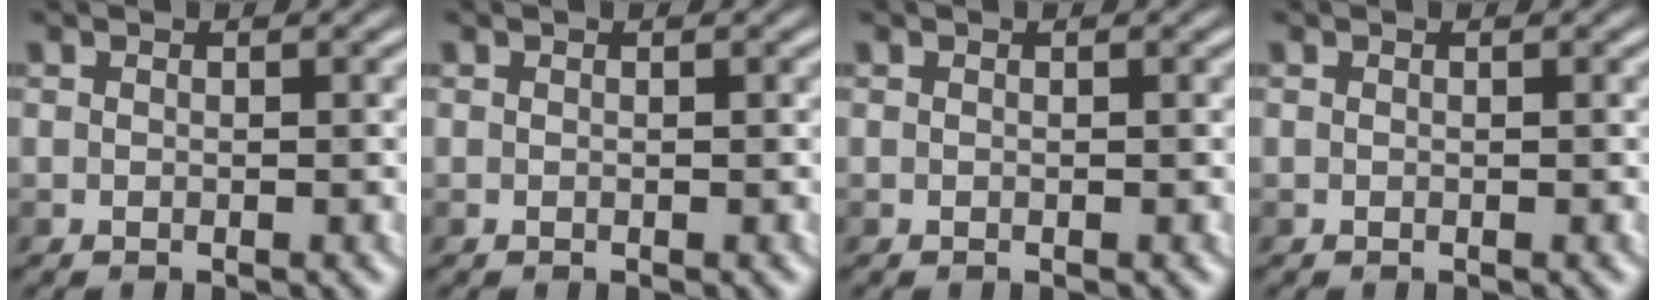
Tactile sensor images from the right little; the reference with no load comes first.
{"total": 0.0}
{"total": 0.0}
{"total": 0.0}